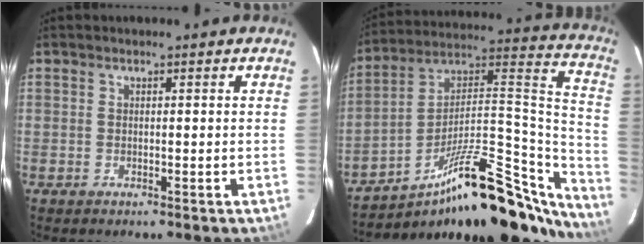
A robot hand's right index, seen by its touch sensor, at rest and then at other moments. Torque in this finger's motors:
{"motor_torque": [0.88, -1.16, 0.52, 0.09]}